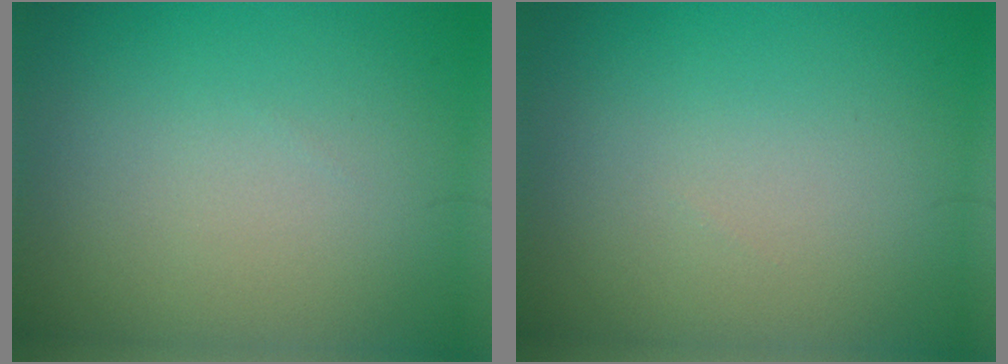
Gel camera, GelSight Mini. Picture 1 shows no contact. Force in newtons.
{"total": 0.0}